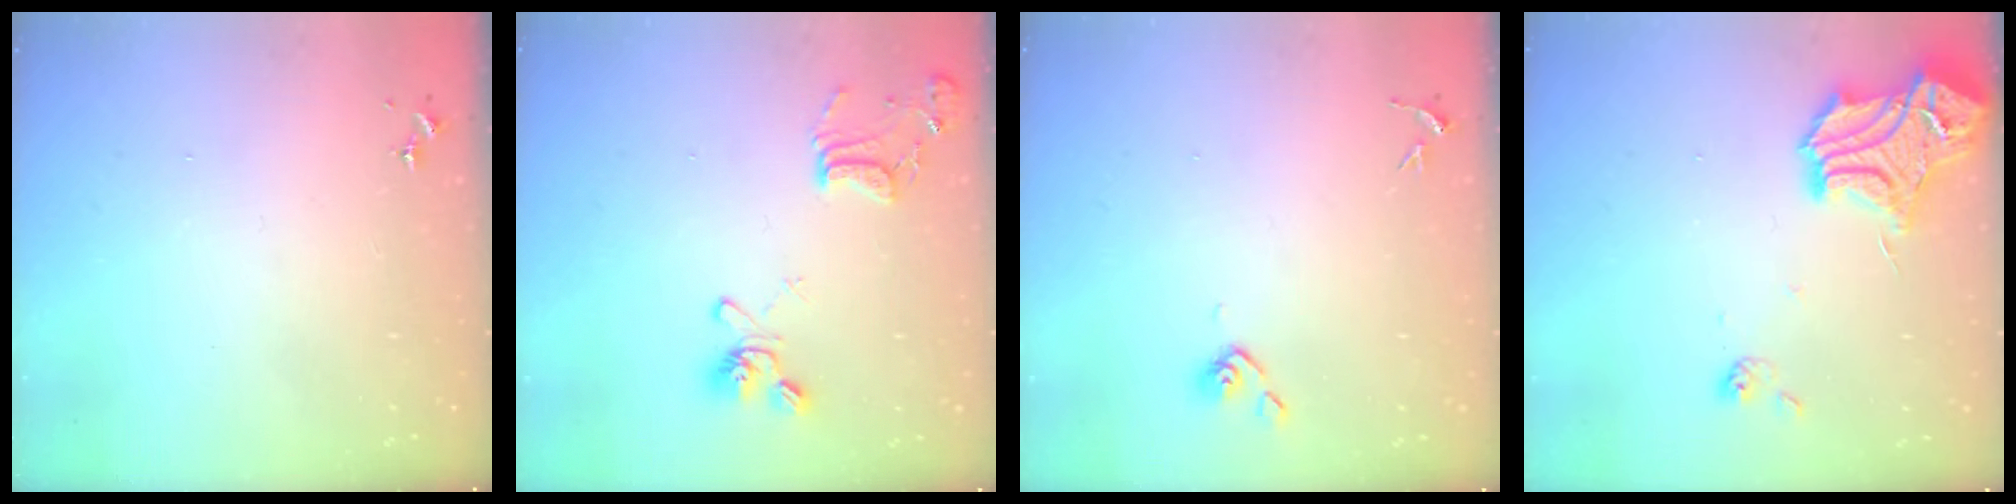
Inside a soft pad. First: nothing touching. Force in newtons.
{"total": 14.9, "press": 14.8, "slide": 1.9}
{"total": 4.3, "press": 4.2, "slide": 0.9}
{"total": 17.9, "press": 17.9, "slide": 1.4}